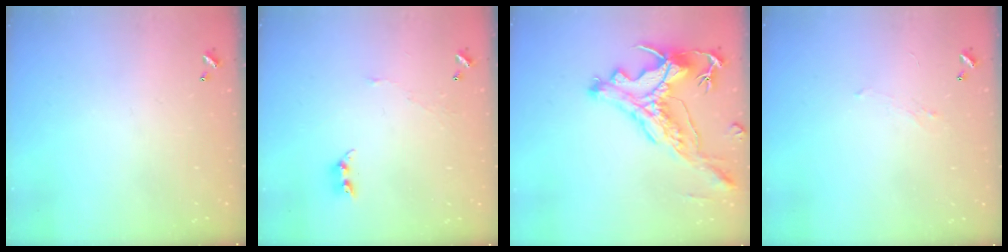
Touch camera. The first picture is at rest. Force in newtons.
{"total": 4.6, "press": 4.6, "slide": 0.5}
{"total": 4.0, "press": 3.8, "slide": 1.3}
{"total": 1.3, "press": 1.1, "slide": 0.7}